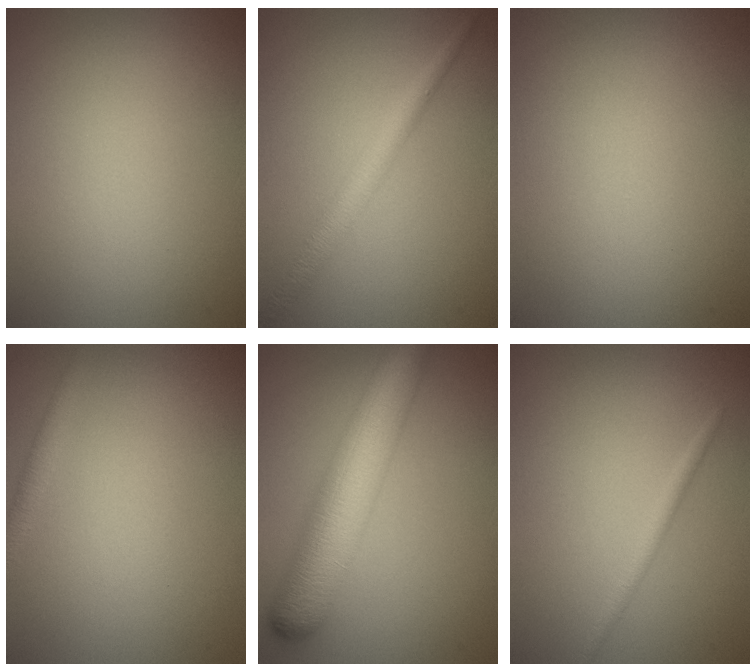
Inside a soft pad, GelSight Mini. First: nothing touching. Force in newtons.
{"total": 2.8, "press": 2.8, "slide": 0.1}
{"total": 0.0}
{"total": 1.4, "press": 1.4, "slide": 0.0}
{"total": 9.1, "press": 9.1, "slide": 0.3}
{"total": 1.4, "press": 1.4, "slide": 0.1}